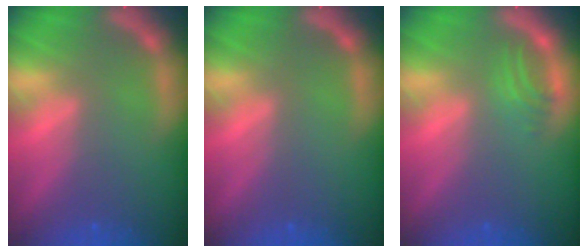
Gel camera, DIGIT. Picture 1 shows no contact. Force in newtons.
{"total": 0.0}
{"total": 2.0}